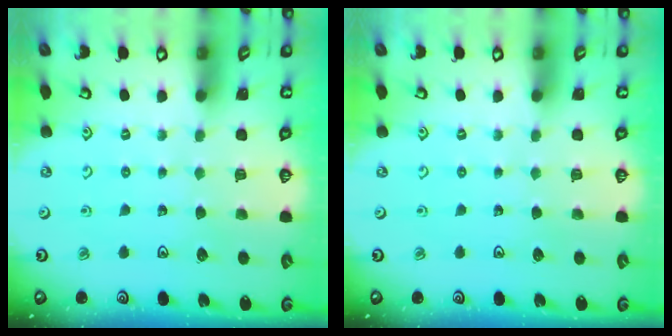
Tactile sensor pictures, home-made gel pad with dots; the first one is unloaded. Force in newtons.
{"total": 0.0}